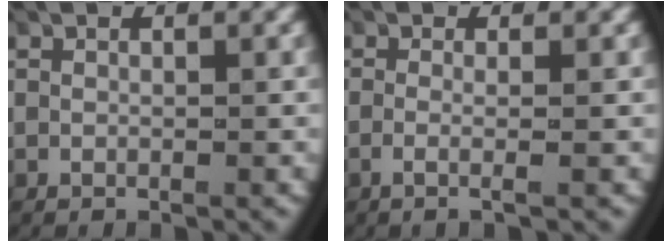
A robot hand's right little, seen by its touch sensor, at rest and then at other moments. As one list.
[{"total": 1.7, "force": [-0.8, -0.3, 1.5], "torque": [-0.048, -0.012, -0.010]}]